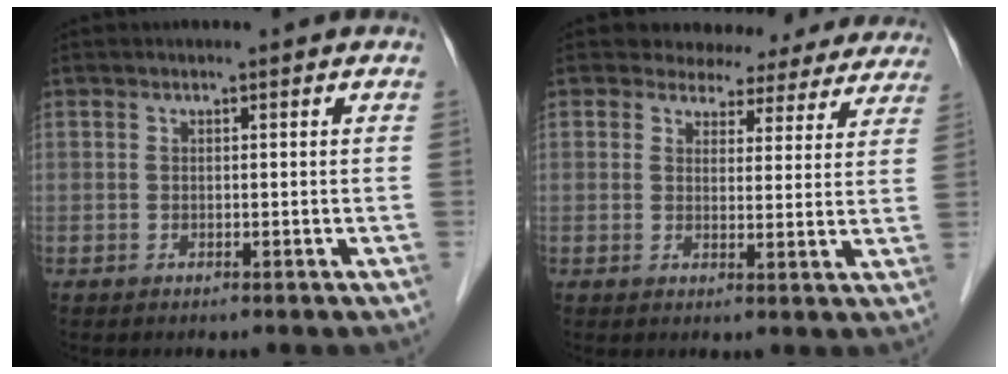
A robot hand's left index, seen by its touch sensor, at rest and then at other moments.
{"total": 13.0, "force": [11.8, 5.3, 1.6], "torque": [0.014, -0.010, 0.110]}